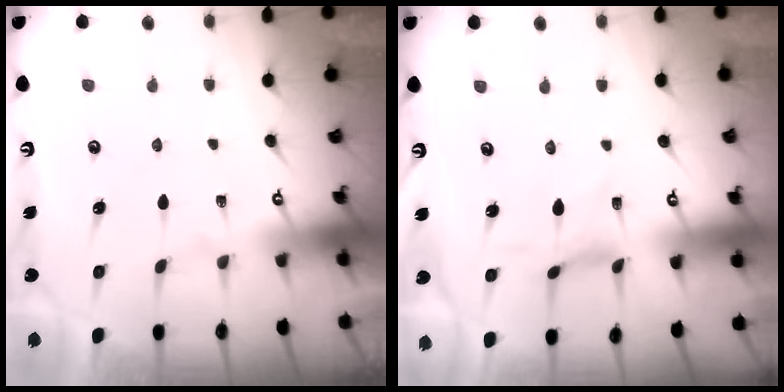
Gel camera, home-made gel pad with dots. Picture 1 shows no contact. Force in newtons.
{"total": 0.8, "press": 0.8, "slide": 0.2}